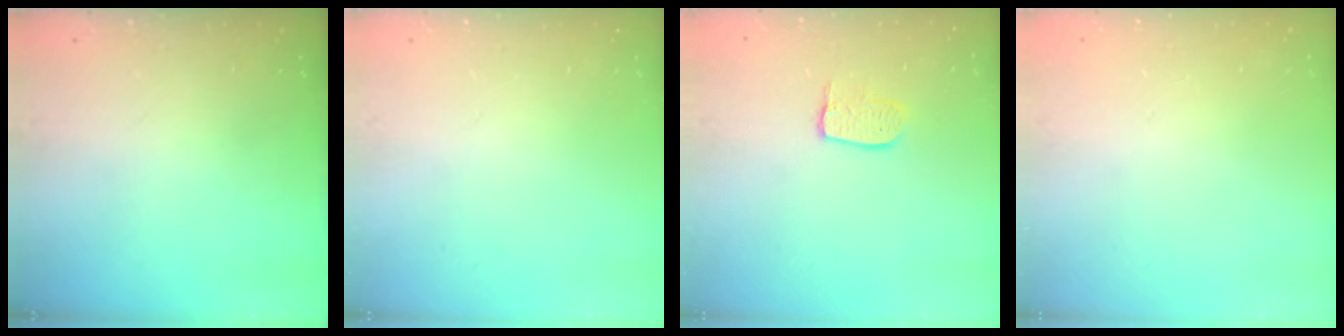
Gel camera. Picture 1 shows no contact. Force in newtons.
{"total": 0.0}
{"total": 7.0, "press": 7.0, "slide": 0.3}
{"total": 0.0}